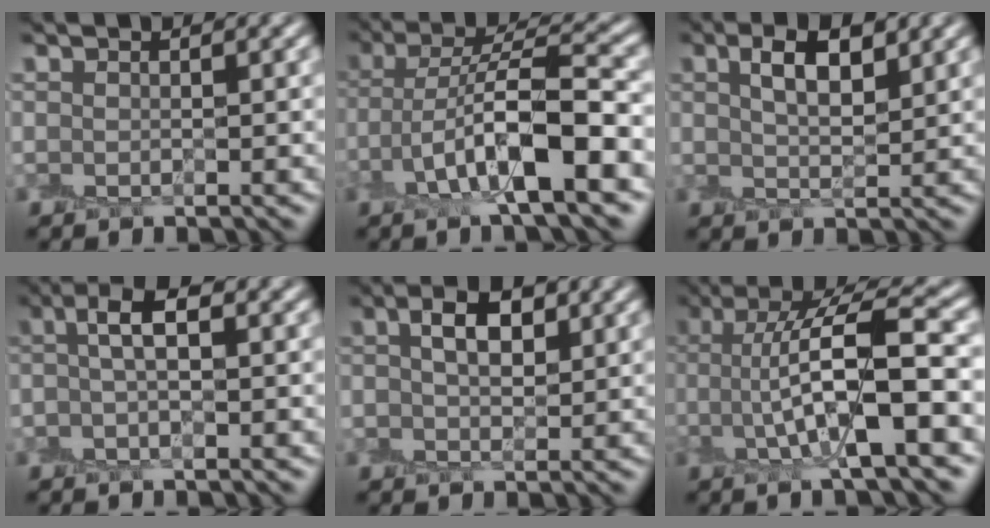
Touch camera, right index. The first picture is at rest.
{"total": 7.8, "force": [-2.3, 2.0, 7.1], "torque": [-0.135, 0.012, -0.043]}
{"total": 3.9, "force": [1.8, 1.4, 3.2], "torque": [-0.059, 0.005, 0.031]}
{"total": 3.1, "force": [0.3, 1.0, 2.9], "torque": [-0.053, 0.010, -0.001]}
{"total": 3.7, "force": [1.1, 1.9, 2.9], "torque": [-0.054, 0.007, 0.018]}
{"total": 8.4, "force": [-0.5, 1.9, 8.1], "torque": [-0.134, 0.011, -0.013]}